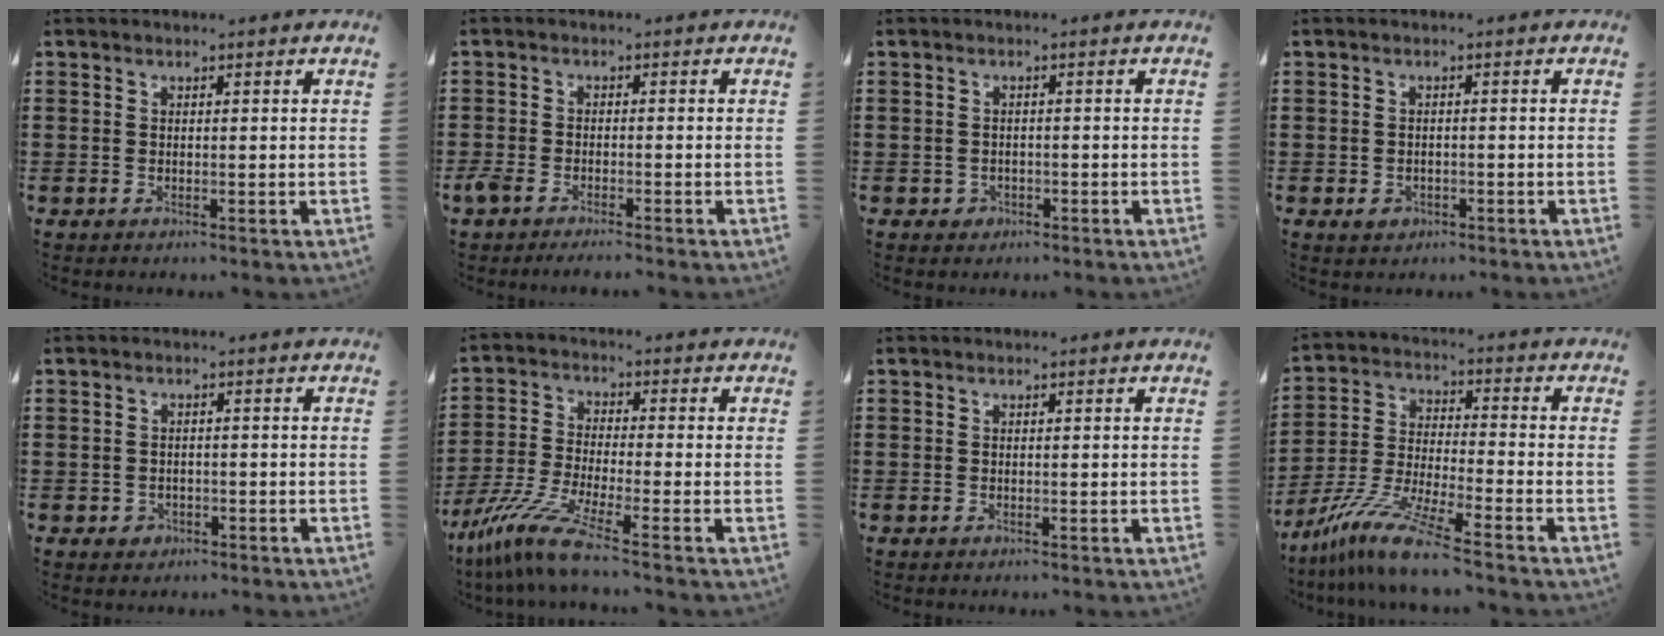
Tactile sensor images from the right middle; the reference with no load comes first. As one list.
[{"total": 2.2, "force": [-1.9, 0.5, 1.0], "torque": [-0.040, -0.007, -0.045]}, {"total": 1.1, "force": [-0.7, 0.9, 0.2], "torque": [-0.009, -0.001, -0.015]}, {"total": 1.4, "force": [-0.7, 1.0, 0.6], "torque": [-0.016, -0.002, -0.015]}, {"total": 1.2, "force": [-0.7, 1.0, 0.3], "torque": [-0.010, -0.002, -0.016]}, {"total": 8.3, "force": [-6.0, 0.5, 5.8], "torque": [-0.140, -0.018, -0.123]}, {"total": 0.0}, {"total": 10.4, "force": [-8.6, 0.0, 5.9], "torque": [-0.132, -0.006, -0.176]}]